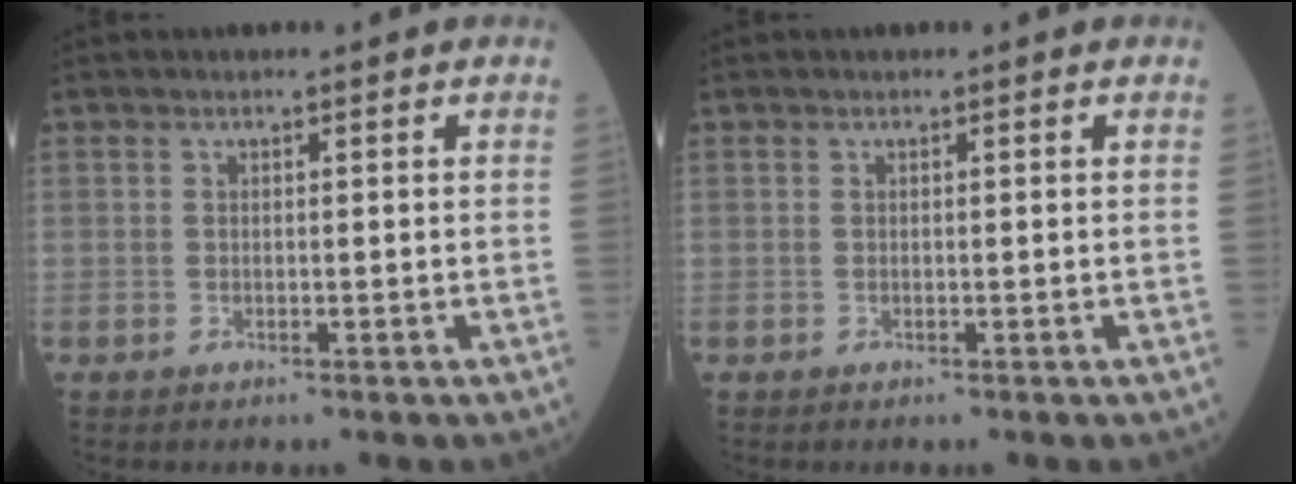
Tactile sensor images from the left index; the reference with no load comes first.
{"total": 0.0}